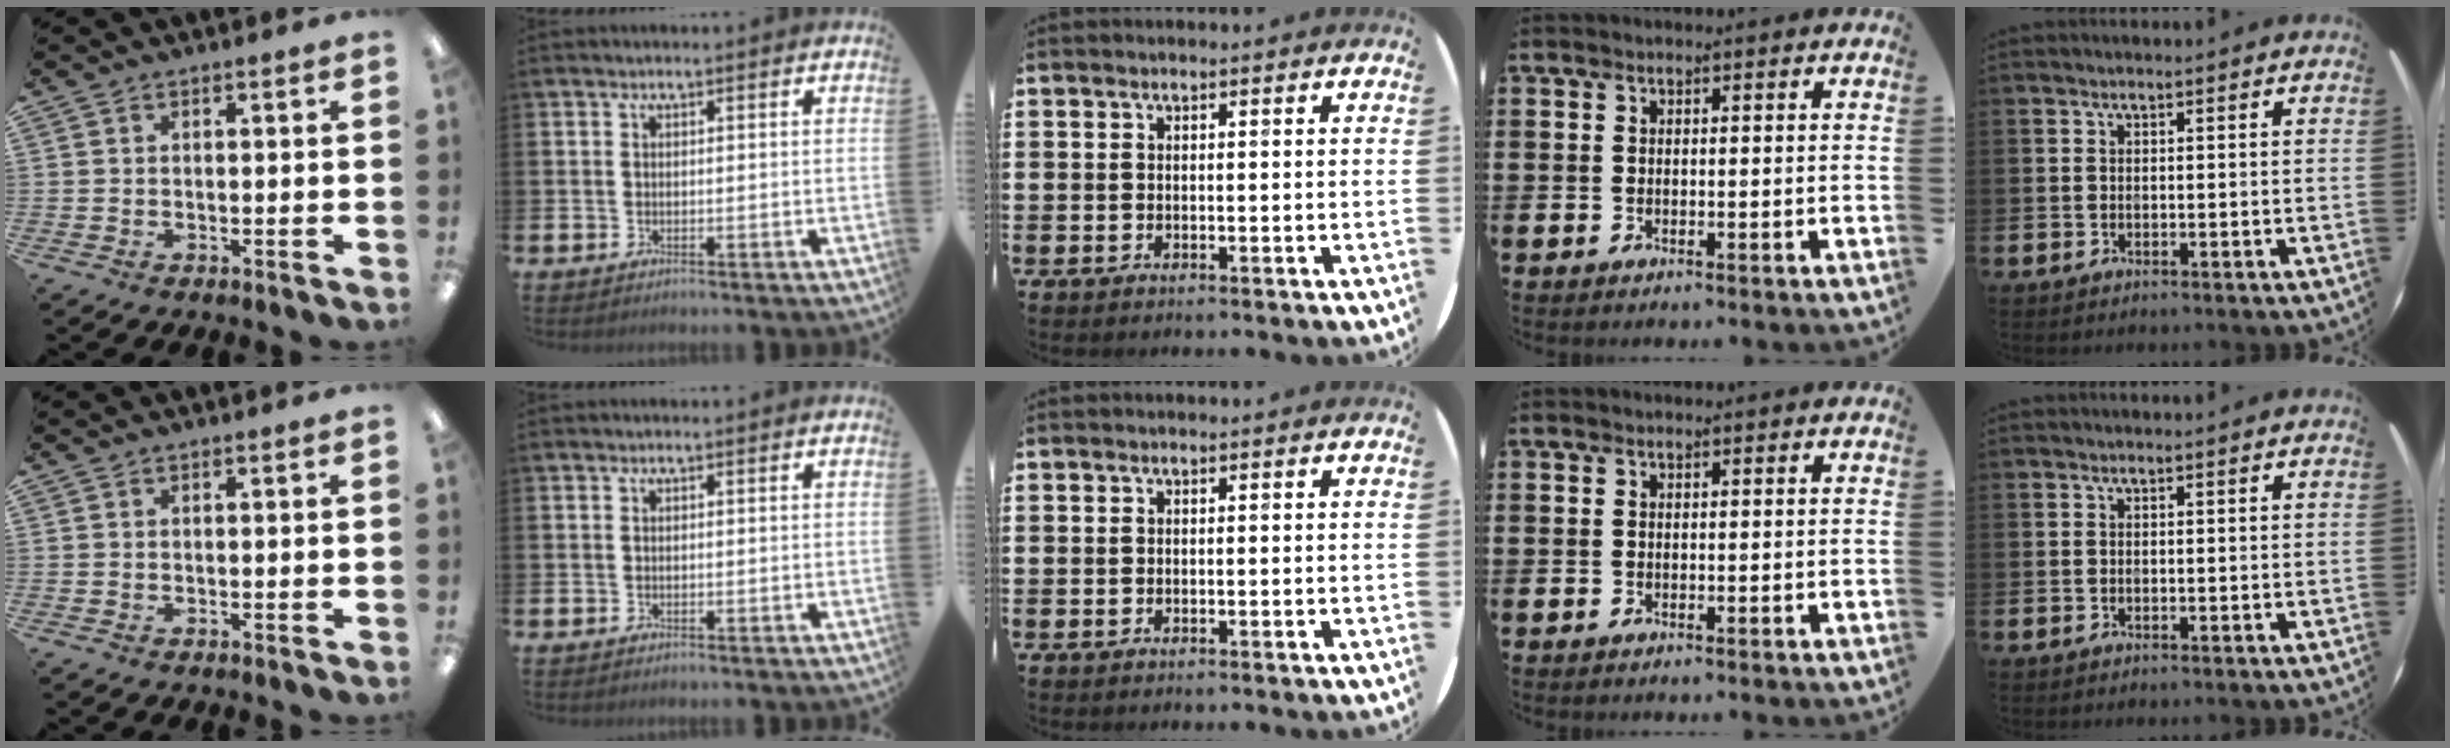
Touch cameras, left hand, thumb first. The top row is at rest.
{}